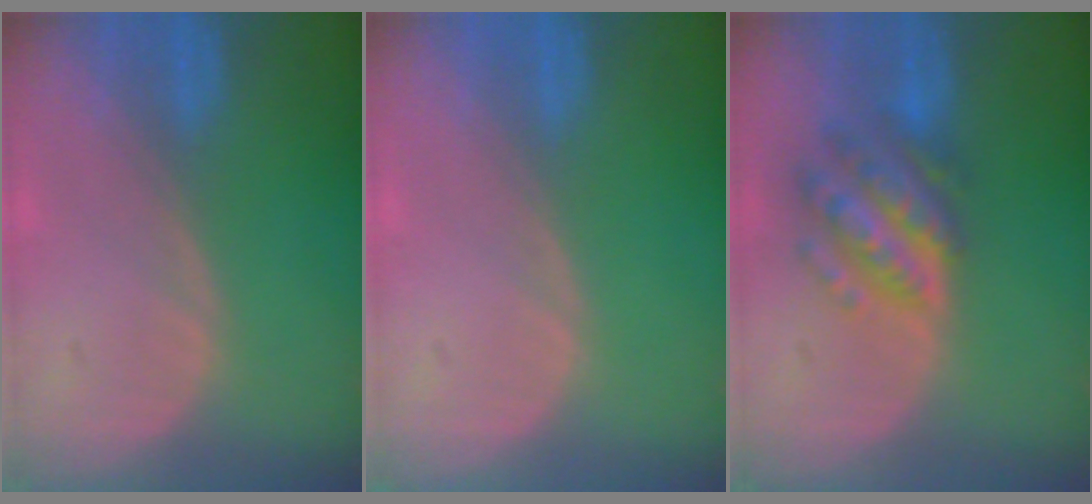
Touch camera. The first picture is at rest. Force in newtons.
{"total": 0.0}
{"total": 7.6, "press": 7.6, "slide": 0.6}